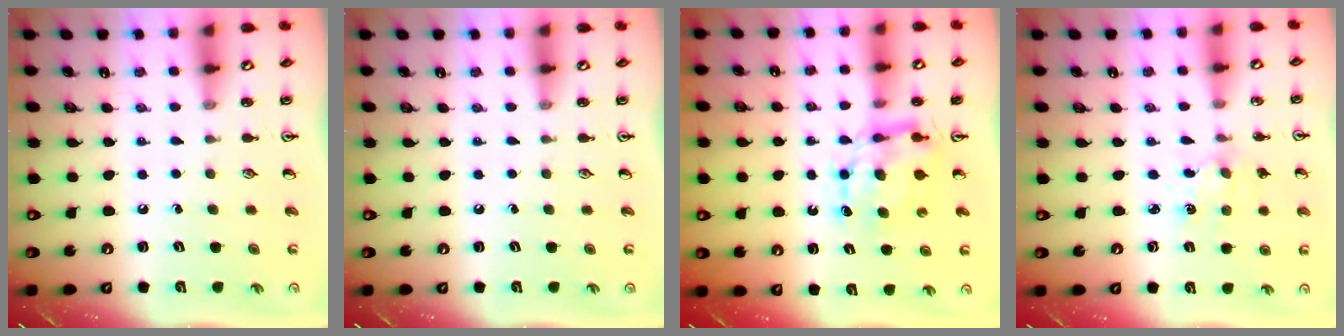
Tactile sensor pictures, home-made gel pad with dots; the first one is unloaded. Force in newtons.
{"total": 0.0}
{"total": 8.4, "press": 8.4, "slide": 0.6}
{"total": 4.1, "press": 4.1, "slide": 0.6}